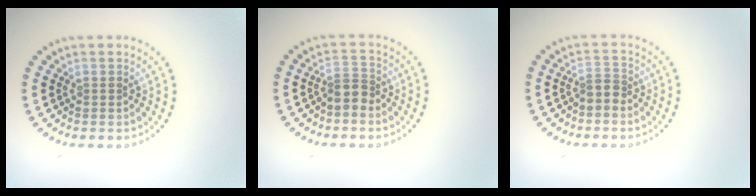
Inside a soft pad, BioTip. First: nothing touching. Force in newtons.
{"total": 2.0, "press": 1.6, "slide": 1.2}
{"total": 1.8, "press": 1.3, "slide": 1.2}